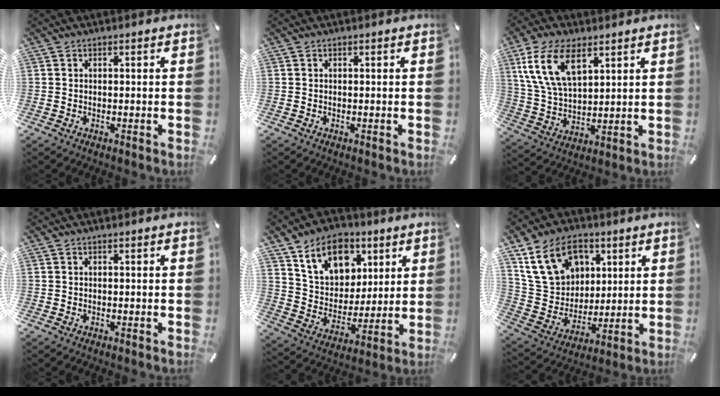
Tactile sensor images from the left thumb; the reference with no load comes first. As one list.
[{"total": 0.0}, {"total": 13.1, "force": [6.6, 7.1, 8.8], "torque": [-0.220, -0.010, 0.119]}, {"total": 0.0}, {"total": 14.3, "force": [7.8, 10.7, 5.5], "torque": [-0.093, -0.032, 0.151]}, {"total": 16.4, "force": [7.4, 12.6, 7.5], "torque": [-0.141, -0.014, 0.151]}]